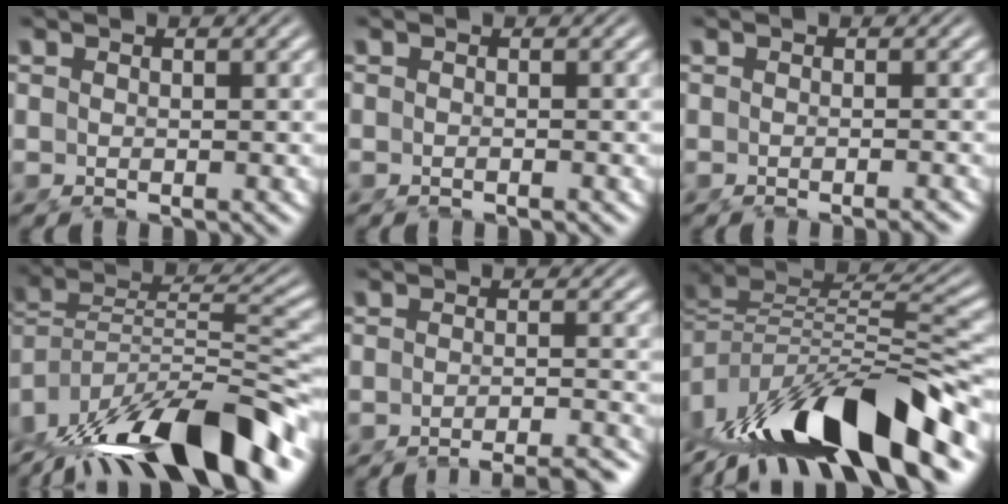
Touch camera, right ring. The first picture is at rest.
{"total": 0.7, "force": [-0.6, -0.3, 0.2], "torque": [-0.002, 0.000, -0.009]}
{"total": 1.5, "force": [-1.4, -0.3, 0.7], "torque": [-0.007, 0.002, -0.021]}
{"total": 13.0, "force": [-5.8, 7.5, 8.9], "torque": [-0.178, -0.045, -0.075]}
{"total": 8.3, "force": [-7.7, 1.3, 2.6], "torque": [-0.015, -0.013, -0.115]}
{"total": 14.1, "force": [-4.1, 7.8, 11.0], "torque": [-0.202, -0.035, -0.049]}